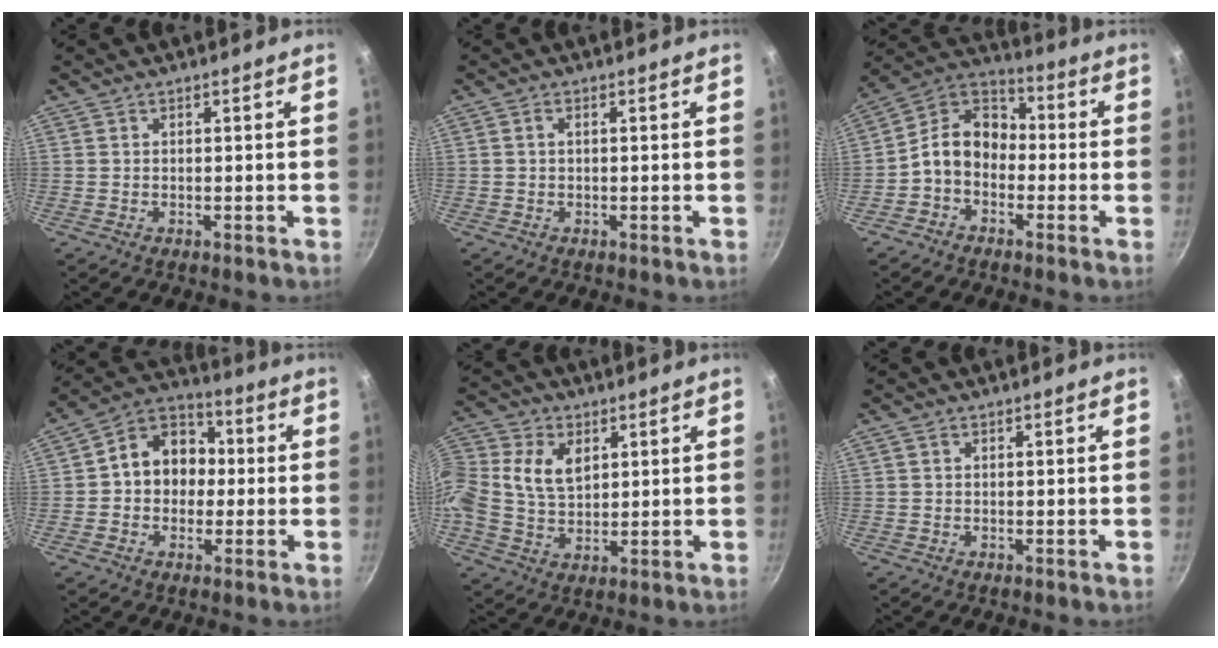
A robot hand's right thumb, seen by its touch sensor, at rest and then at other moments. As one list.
[{"total": 0.9, "force": [0.1, 0.4, 0.8], "torque": [-0.018, 0.005, 0.002]}, {"total": 10.4, "force": [-2.3, 7.9, 6.4], "torque": [-0.082, 0.049, -0.071]}, {"total": 12.0, "force": [0.2, 9.9, 6.8], "torque": [-0.060, 0.034, -0.019]}, {"total": 13.7, "force": [3.3, 9.9, 8.8], "torque": [-0.193, 0.017, 0.055]}, {"total": 0.6, "force": [0.2, 0.5, 0.3], "torque": [-0.005, 0.003, 0.004]}]